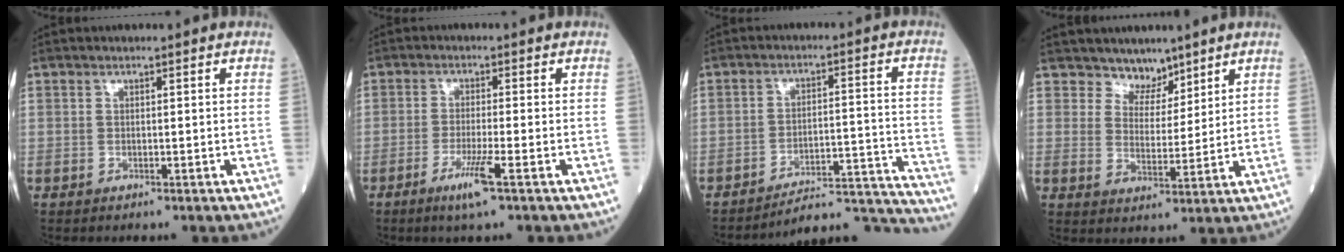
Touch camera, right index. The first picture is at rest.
{"total": 4.6, "force": [-2.5, -0.5, 3.8], "torque": [-0.075, -0.012, -0.049]}
{"total": 15.9, "force": [-15.8, -1.2, 1.0], "torque": [0.011, 0.033, -0.215]}
{"total": 4.4, "force": [3.8, 2.3, 0.2], "torque": [0.004, -0.004, 0.067]}